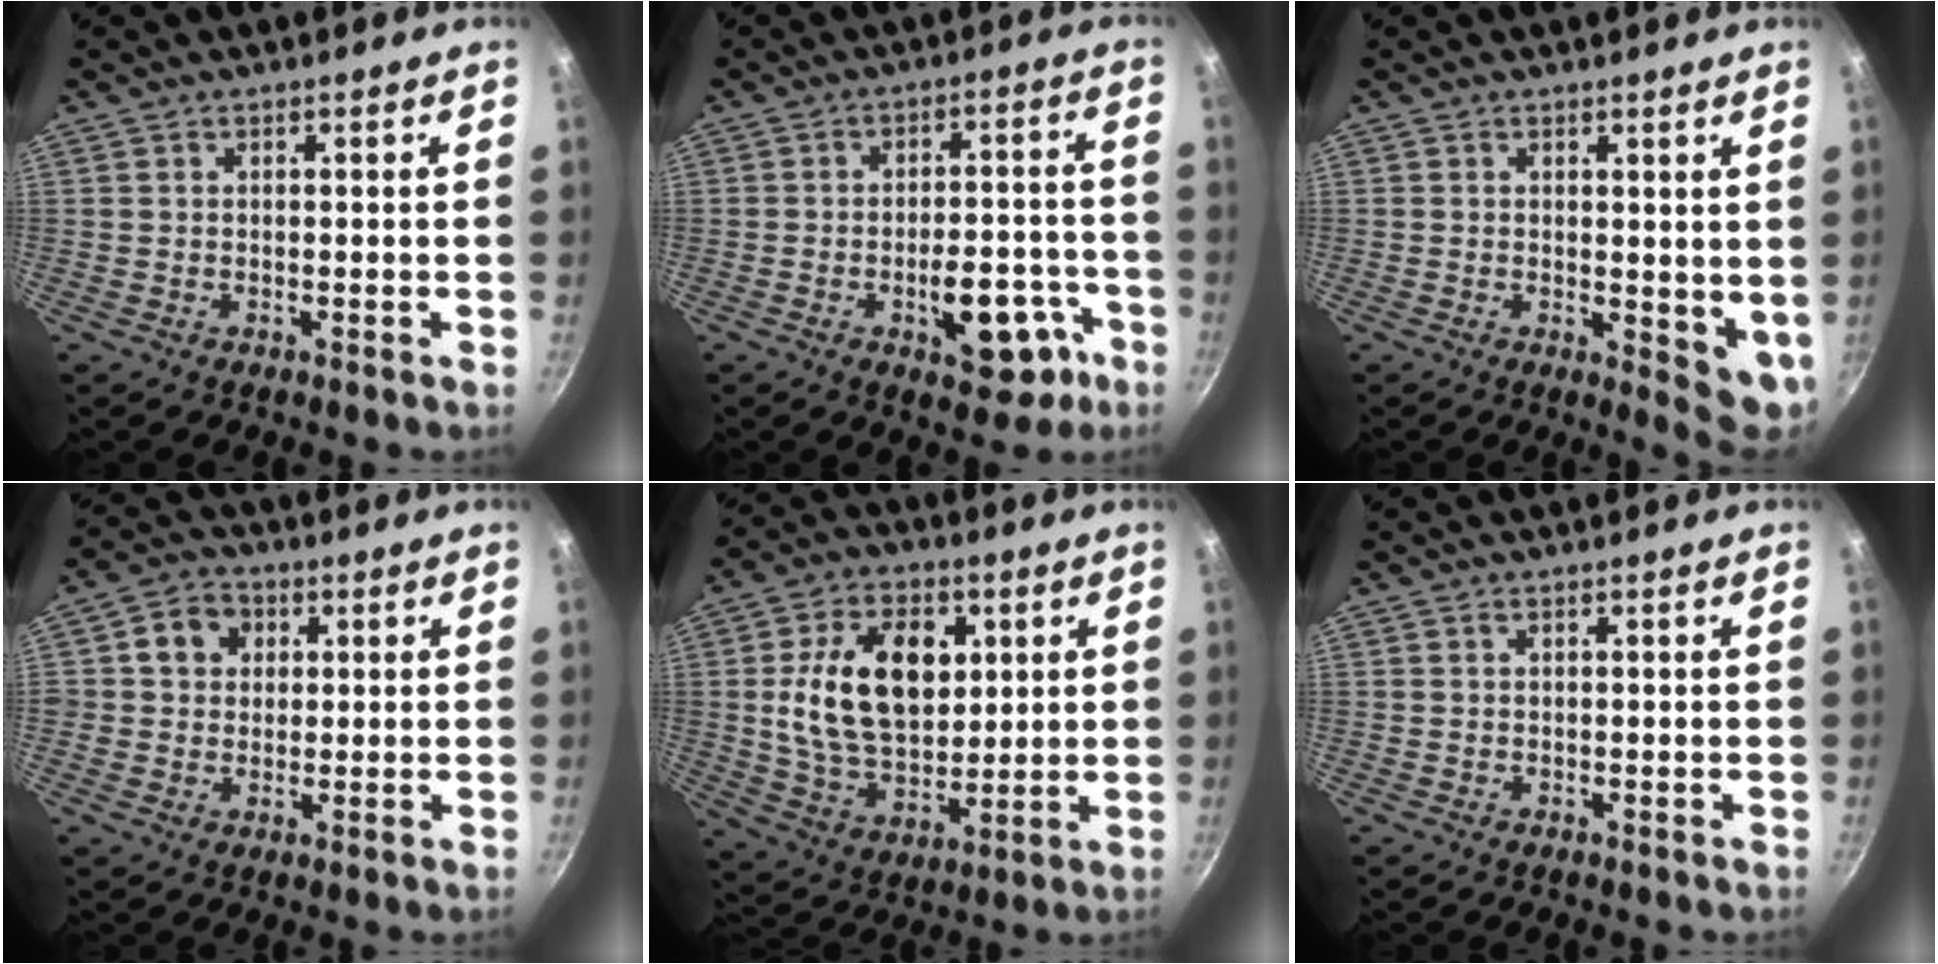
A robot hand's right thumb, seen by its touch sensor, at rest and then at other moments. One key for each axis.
{"total": 12.5, "fx": -5.2, "fy": 6.3, "fz": 9.4, "tx": -0.089, "ty": 0.039, "tz": -0.062}
{"total": 5.9, "fx": 1.2, "fy": 2.9, "fz": 5.0, "tx": -0.059, "ty": -0.019, "tz": 0.018}
{"total": 6.5, "fx": 1.6, "fy": 5.7, "fz": 2.6, "tx": -0.008, "ty": 0.006, "tz": 0.016}
{"total": 18.1, "fx": 3.7, "fy": 11.8, "fz": 13.2, "tx": -0.201, "ty": -0.007, "tz": 0.066}
{"total": 0.0}